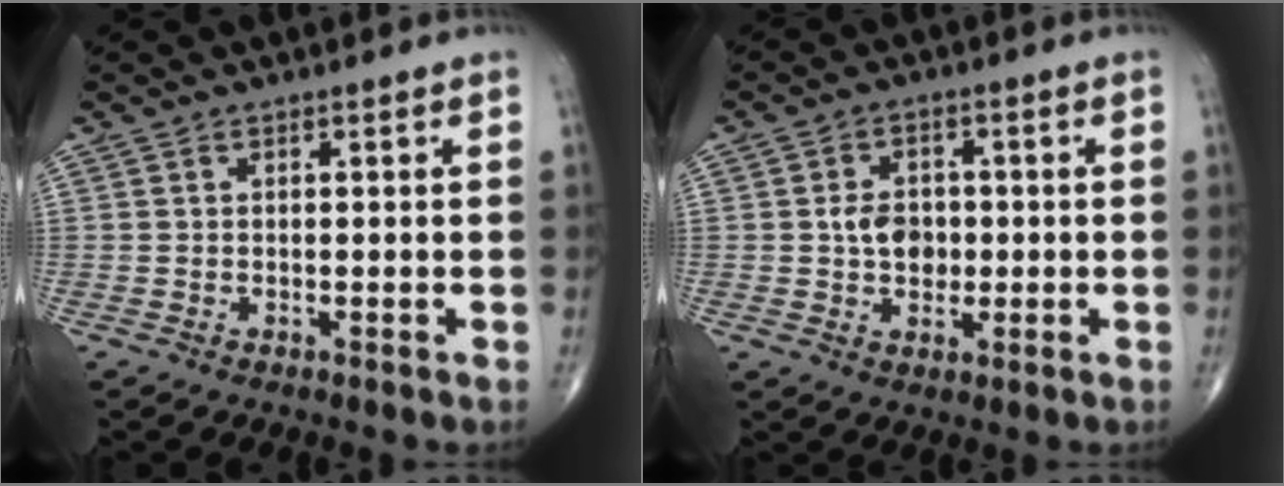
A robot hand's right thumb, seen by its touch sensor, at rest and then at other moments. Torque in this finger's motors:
{"motor_torque": [0.46, 0.81, -0.13, -0.24, 0.09]}